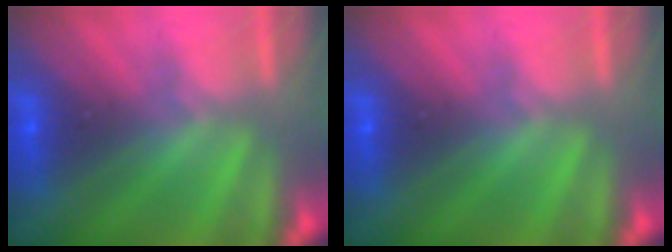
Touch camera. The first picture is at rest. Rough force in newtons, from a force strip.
{"total": 0.0}